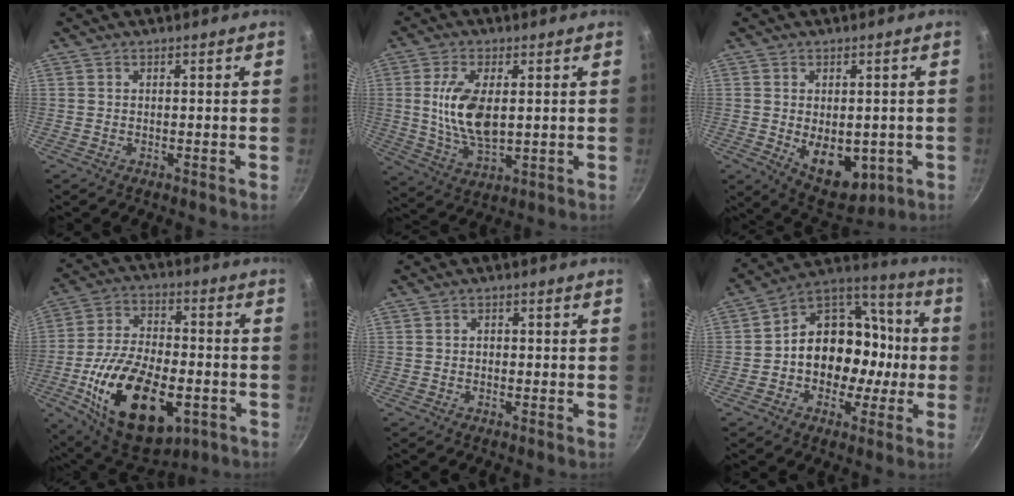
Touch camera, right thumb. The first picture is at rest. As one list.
[{"total": 11.6, "force": [1.4, 5.7, 10.0], "torque": [-0.188, -0.008, 0.032]}, {"total": 10.8, "force": [-1.8, 6.8, 8.2], "torque": [-0.086, -0.014, -0.005]}, {"total": 24.4, "force": [-7.4, 13.2, 19.1], "torque": [-0.321, 0.019, -0.113]}, {"total": 1.1, "force": [-0.3, 0.9, 0.6], "torque": [-0.008, 0.005, -0.006]}, {"total": 16.8, "force": [-2.4, 13.5, 9.6], "torque": [-0.098, 0.060, -0.048]}]